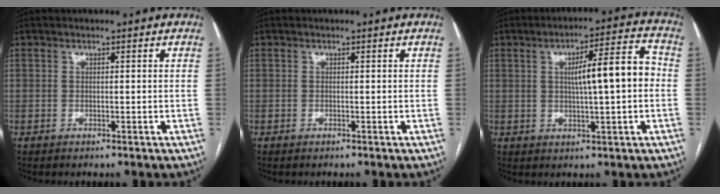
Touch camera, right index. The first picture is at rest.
{"total": 0.0}
{"total": 9.7, "force": [0.4, 1.2, 9.6], "torque": [-0.144, 0.025, 0.007]}